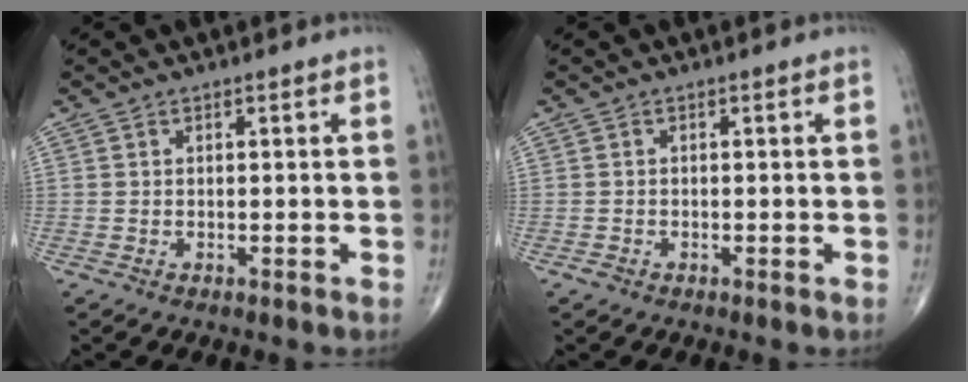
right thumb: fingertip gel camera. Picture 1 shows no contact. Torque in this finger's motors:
{"motor_torque": [0.54, 0.28, -0.24, -0.40, -0.03]}